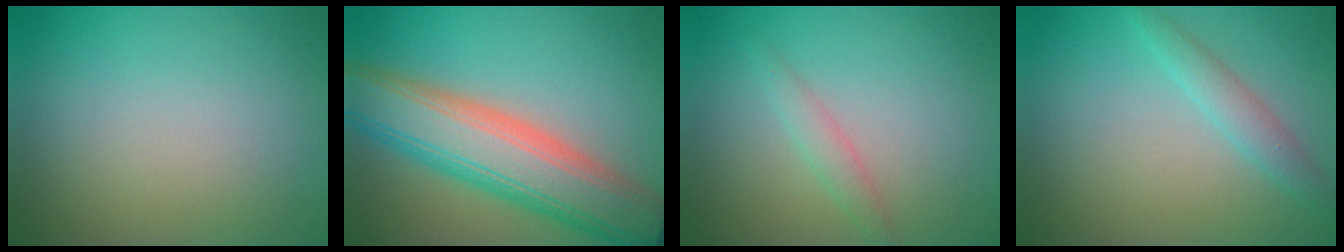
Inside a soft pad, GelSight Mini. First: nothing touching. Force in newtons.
{"total": 9.9, "press": 9.9, "slide": 0.5}
{"total": 1.5, "press": 1.5, "slide": 0.1}
{"total": 2.1, "press": 2.1, "slide": 0.1}